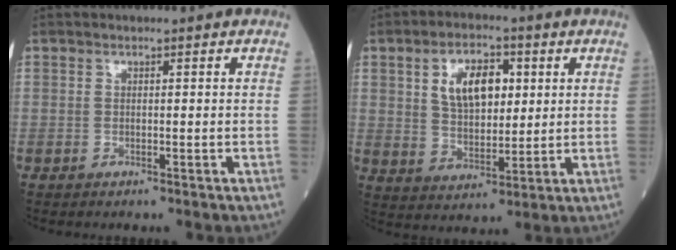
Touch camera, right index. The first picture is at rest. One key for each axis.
{"total": 8.9, "fx": 2.8, "fy": 4.7, "fz": 7.1, "tx": -0.129, "ty": 0.012, "tz": 0.054}